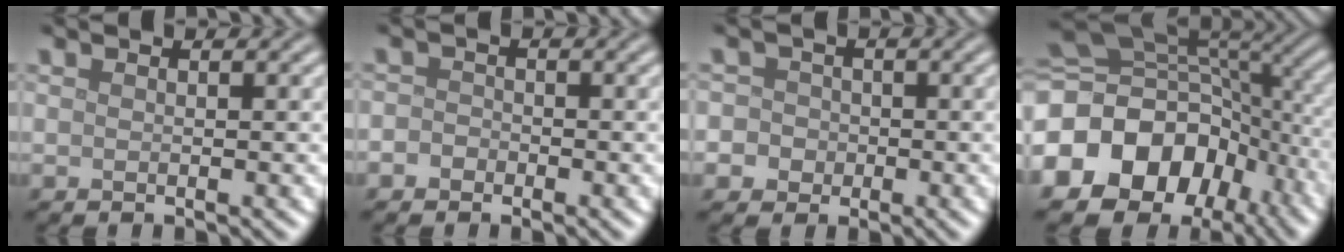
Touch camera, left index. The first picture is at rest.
{"total": 1.5, "force": [-0.6, 1.4, 0.4], "torque": [0.011, 0.004, -0.017]}
{"total": 5.1, "force": [-0.8, 4.9, 1.2], "torque": [-0.005, 0.018, -0.045]}
{"total": 16.0, "force": [-5.7, 12.2, 8.6], "torque": [-0.198, -0.019, -0.093]}